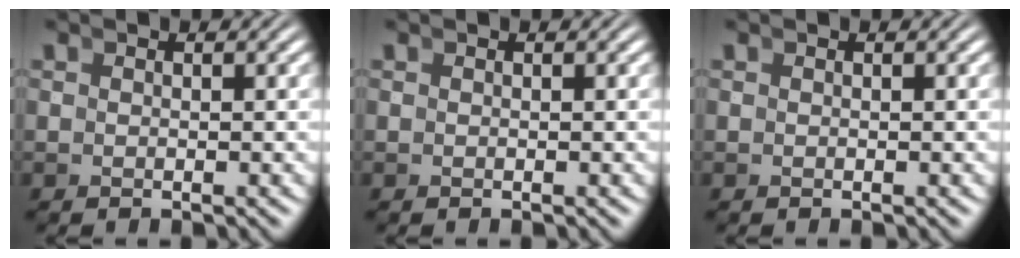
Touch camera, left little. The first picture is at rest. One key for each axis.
{"total": 0.0}
{"total": 0.0}